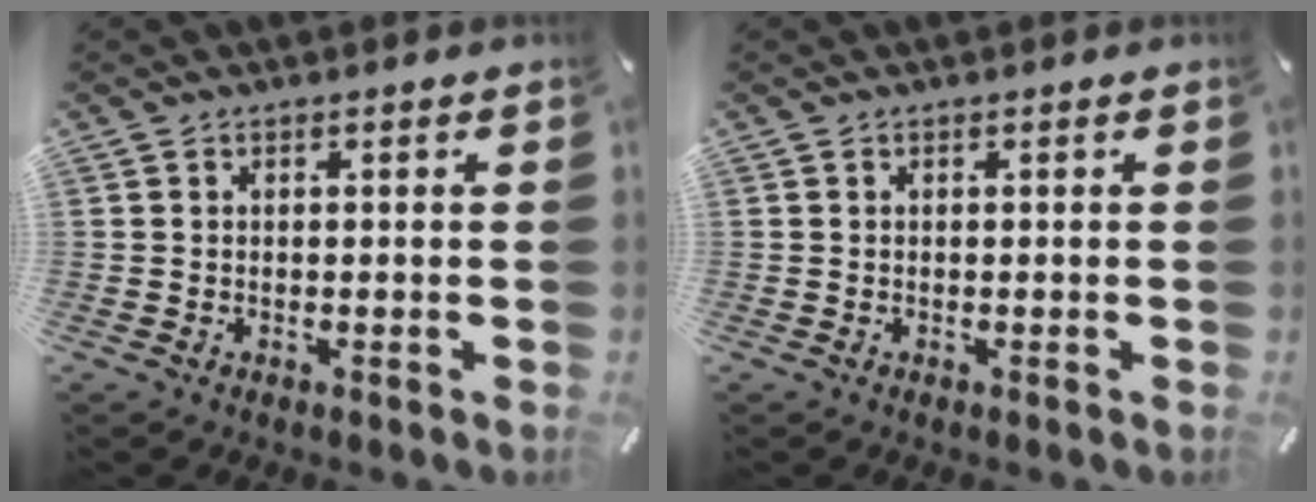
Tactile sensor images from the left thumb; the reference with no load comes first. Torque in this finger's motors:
{"motor_torque": [0.00, 0.00, 0.01, 0.03, 0.00]}